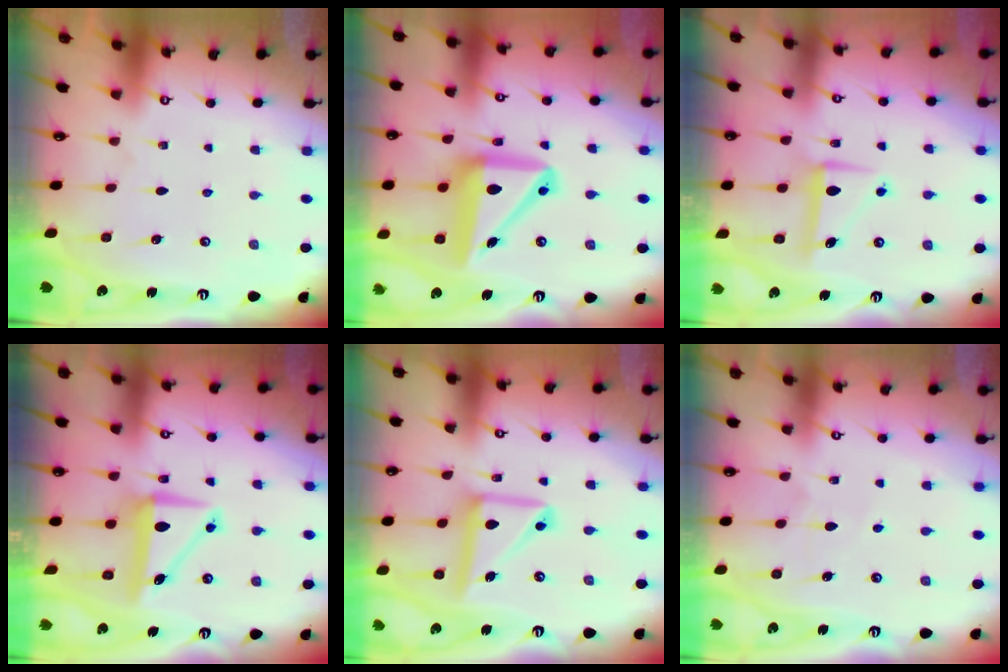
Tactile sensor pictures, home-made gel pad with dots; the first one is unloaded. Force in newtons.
{"total": 15.6, "press": 15.4, "slide": 2.4}
{"total": 7.2, "press": 7.2, "slide": 0.3}
{"total": 7.4, "press": 7.0, "slide": 2.2}
{"total": 14.6, "press": 14.5, "slide": 1.3}
{"total": 5.1, "press": 5.1, "slide": 0.3}